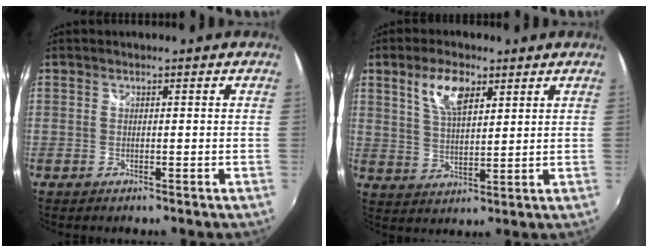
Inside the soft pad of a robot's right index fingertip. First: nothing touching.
{"total": 7.5, "force": [4.1, 3.2, 5.5], "torque": [-0.103, 0.009, 0.079]}